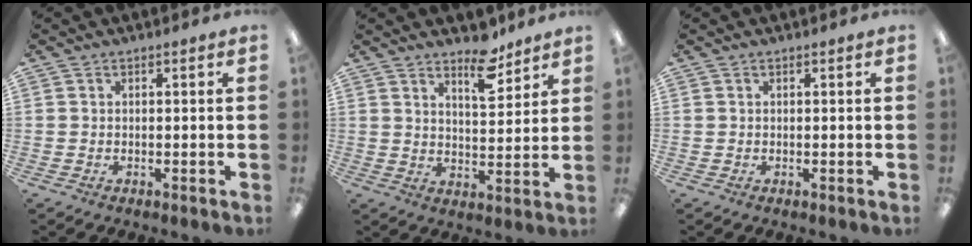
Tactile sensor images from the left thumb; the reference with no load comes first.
{"total": 8.7, "force": [6.6, 3.3, 4.7], "torque": [-0.045, -0.047, 0.107]}
{"total": 0.0}